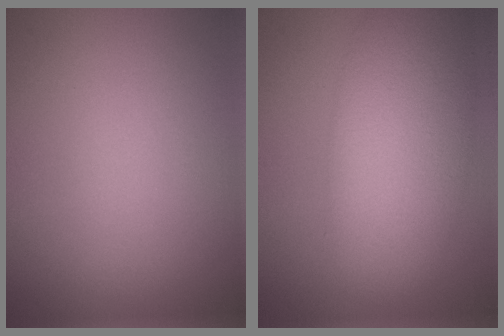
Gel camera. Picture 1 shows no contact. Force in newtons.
{"total": 8.1, "press": 8.1, "slide": 0.6}